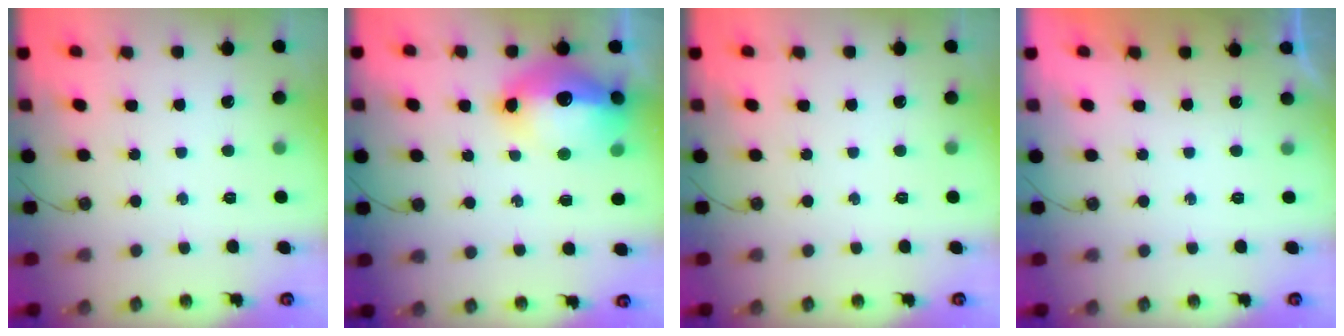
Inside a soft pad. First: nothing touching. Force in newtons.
{"total": 18.5, "press": 18.0, "slide": 4.0}
{"total": 0.0}
{"total": 0.0}